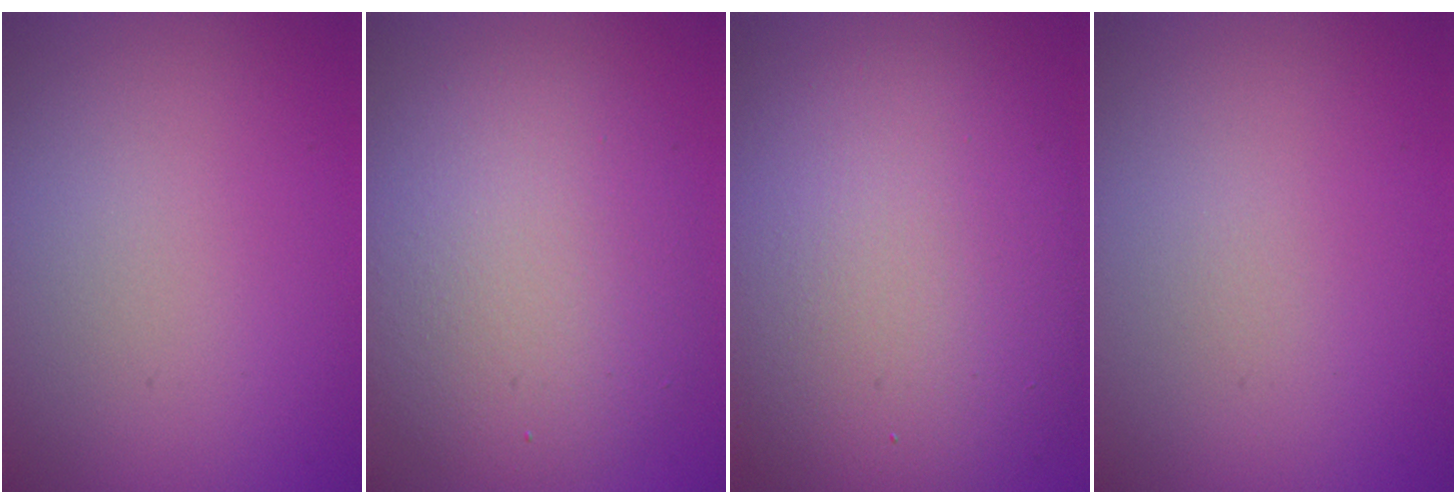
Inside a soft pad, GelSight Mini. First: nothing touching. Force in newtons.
{"total": 7.0, "press": 7.0, "slide": 0.4}
{"total": 12.3, "press": 12.3, "slide": 0.6}
{"total": 0.0}